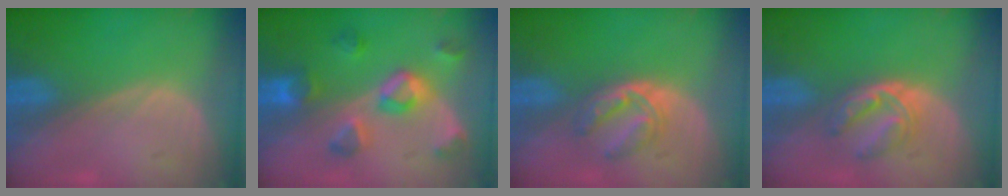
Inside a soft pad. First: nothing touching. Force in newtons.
{"total": 7.8, "press": 7.7, "slide": 0.7}
{"total": 5.8, "press": 5.0, "slide": 3.0}
{"total": 6.2, "press": 5.1, "slide": 3.6}